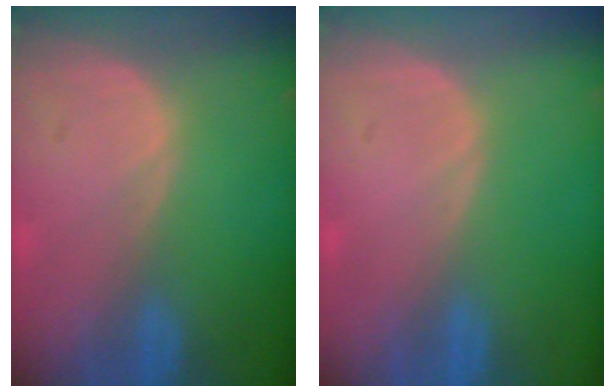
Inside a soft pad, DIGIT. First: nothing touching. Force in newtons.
{"total": 0.0}